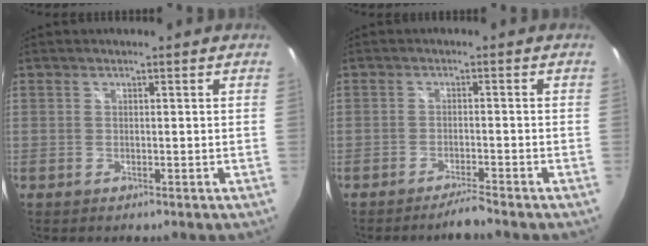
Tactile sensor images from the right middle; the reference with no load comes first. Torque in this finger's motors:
{"motor_torque": [-0.15, 0.15, -0.01, -0.01]}